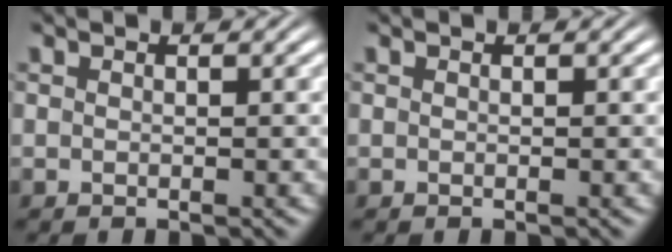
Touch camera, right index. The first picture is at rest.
{"total": 0.0}